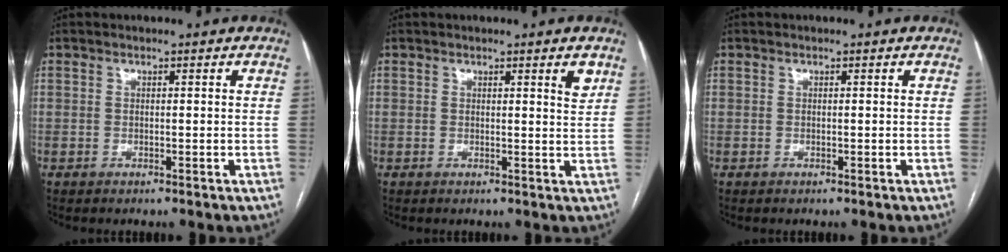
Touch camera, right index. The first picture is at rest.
{"total": 2.2, "force": [1.3, 0.1, 1.7], "torque": [-0.022, -0.007, 0.014]}
{"total": 0.0}